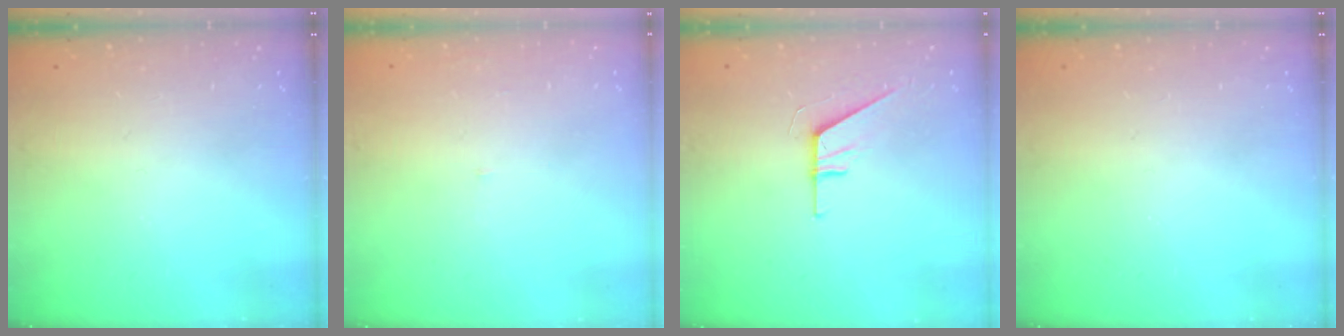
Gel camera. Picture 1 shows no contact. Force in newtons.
{"total": 2.0, "press": 2.0, "slide": 0.1}
{"total": 5.9, "press": 5.9, "slide": 0.6}
{"total": 0.0}